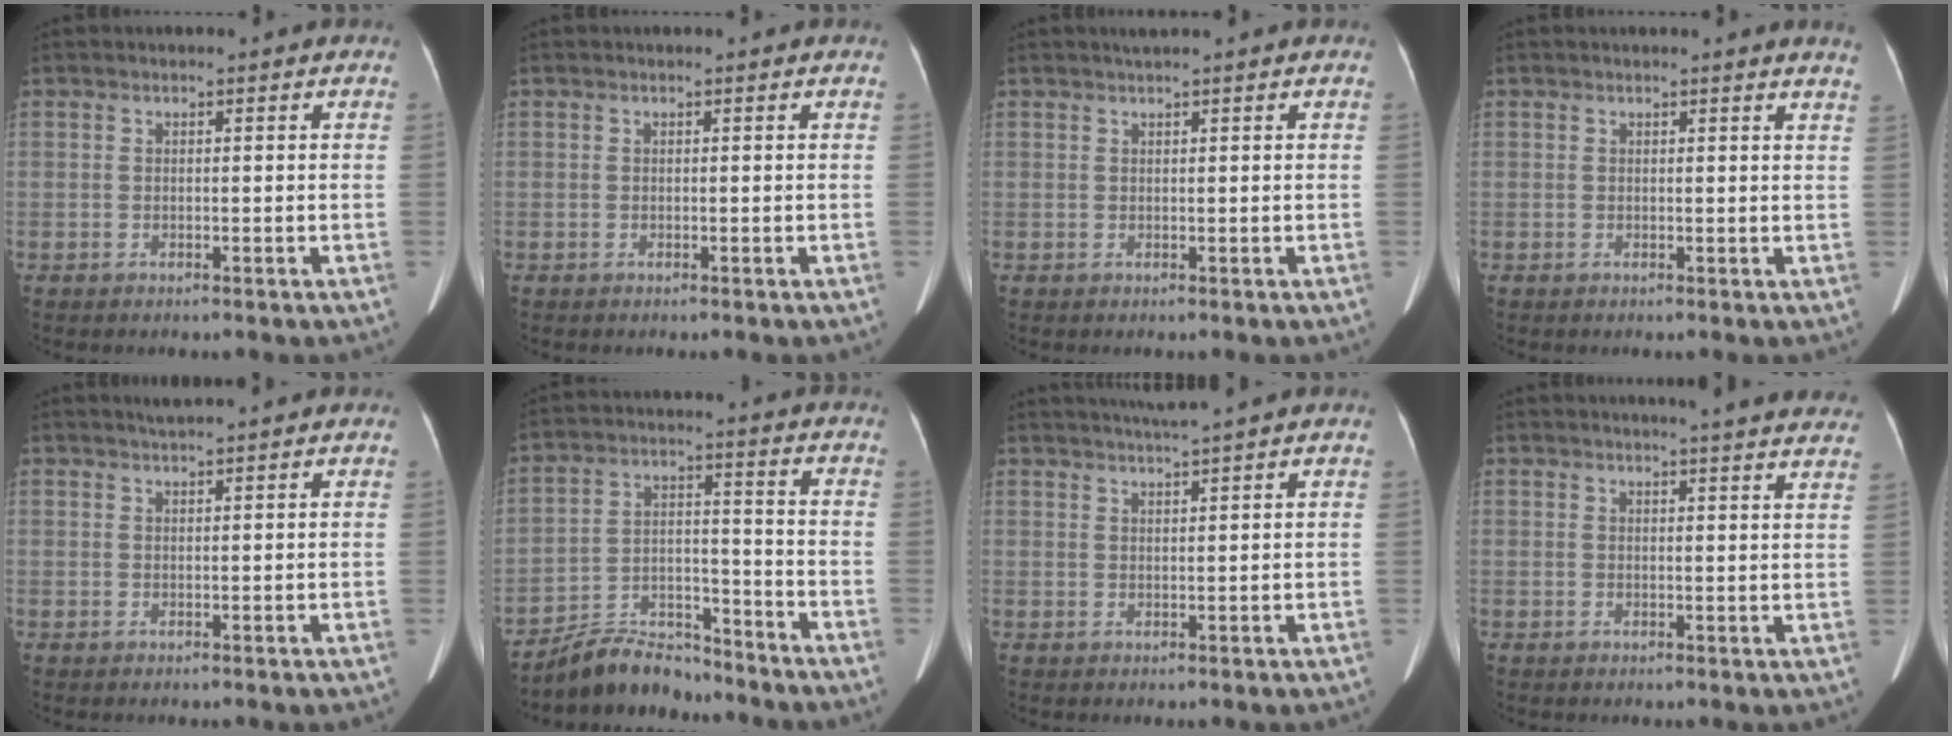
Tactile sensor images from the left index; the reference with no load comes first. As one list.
[{"total": 0.0}, {"total": 1.4, "force": [1.1, -0.2, 0.8], "torque": [-0.013, 0.010, 0.023]}, {"total": 3.6, "force": [3.4, -0.3, 1.1], "torque": [-0.013, -0.014, 0.015]}, {"total": 1.7, "force": [1.5, -0.4, 0.6], "torque": [-0.009, 0.009, 0.031]}, {"total": 9.7, "force": [-9.3, 2.3, 1.3], "torque": [-0.026, 0.016, -0.164]}, {"total": 3.8, "force": [3.2, -1.4, 1.5], "torque": [-0.022, 0.006, 0.059]}, {"total": 13.8, "force": [12.8, 0.6, 5.2], "torque": [-0.056, -0.022, 0.131]}]